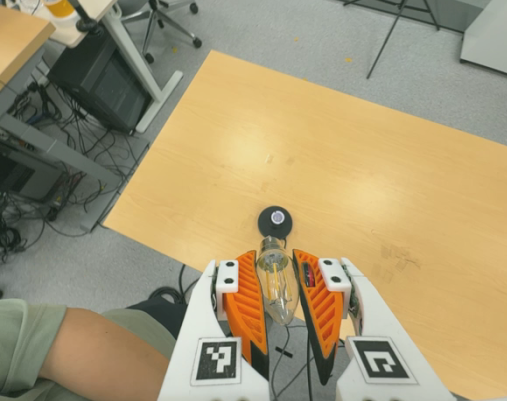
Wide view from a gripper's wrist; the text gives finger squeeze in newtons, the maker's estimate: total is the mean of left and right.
{"total": 19.8, "left": 21.5, "right": 18.0}